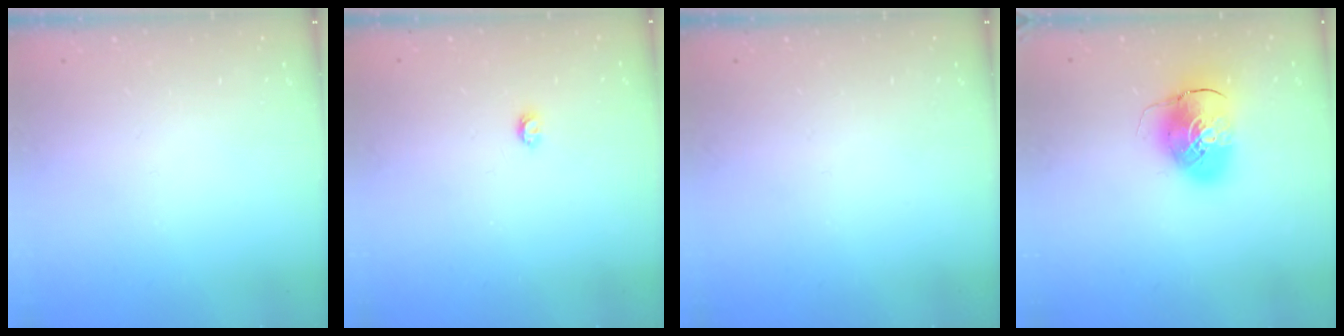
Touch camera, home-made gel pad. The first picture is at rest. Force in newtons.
{"total": 3.0, "press": 3.0, "slide": 0.4}
{"total": 0.0}
{"total": 10.5, "press": 10.4, "slide": 1.8}